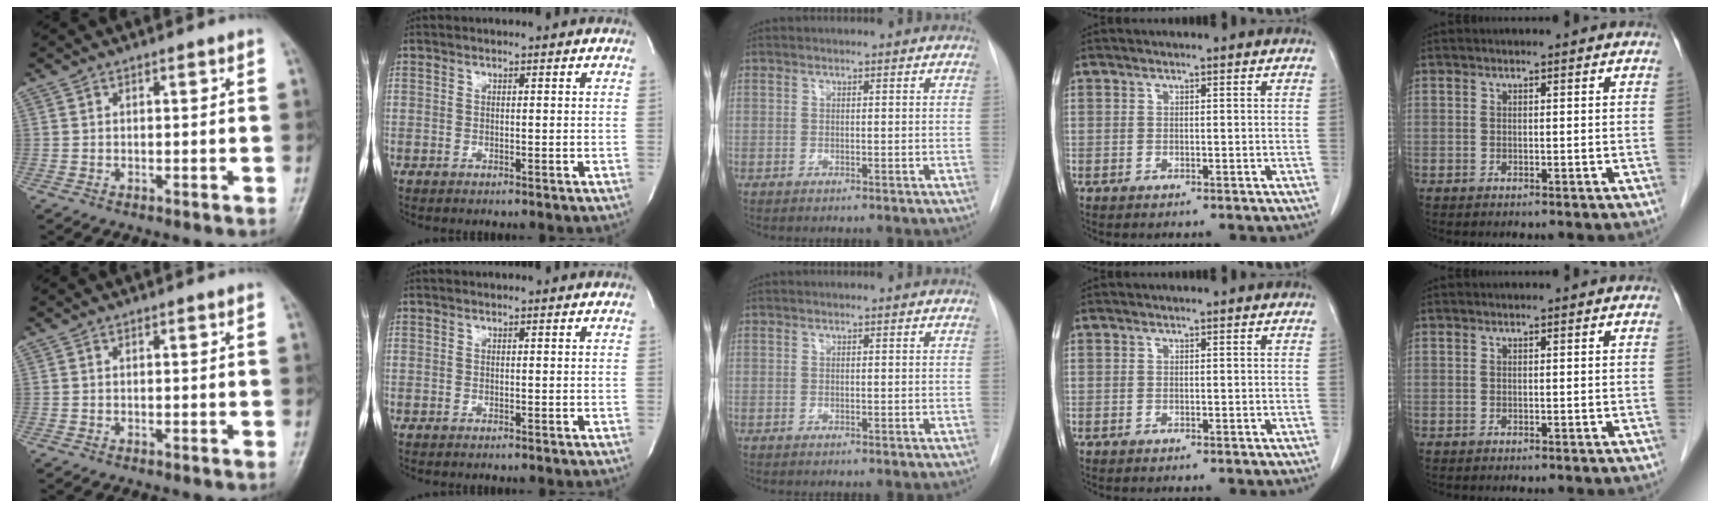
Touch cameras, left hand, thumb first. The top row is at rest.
{}